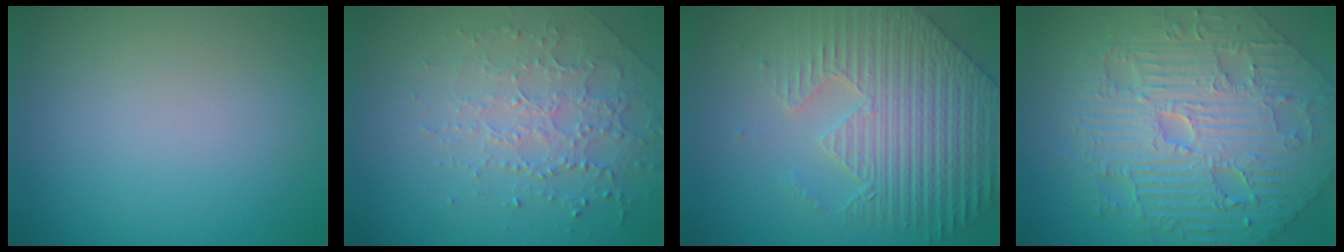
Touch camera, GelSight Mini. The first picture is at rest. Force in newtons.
{"total": 2.6, "press": 2.4, "slide": 1.1}
{"total": 6.7, "press": 5.7, "slide": 3.6}
{"total": 9.4, "press": 7.1, "slide": 6.3}